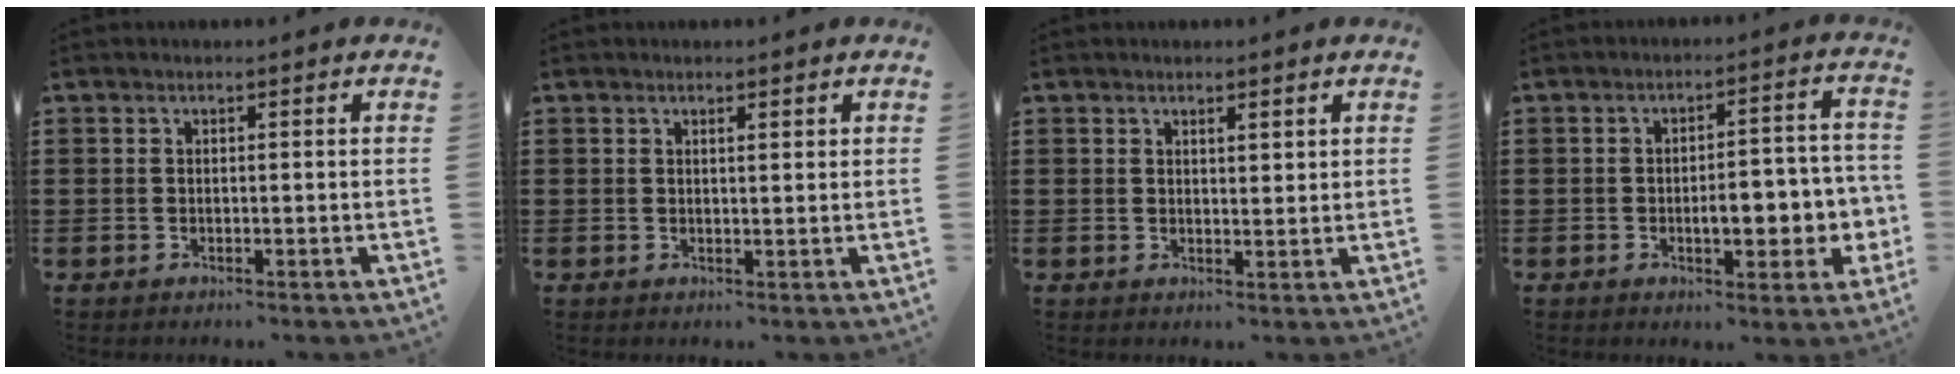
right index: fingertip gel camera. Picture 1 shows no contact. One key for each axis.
{"total": 1.0, "fx": 0.5, "fy": 0.2, "fz": 0.8, "tx": -0.016, "ty": 0.002, "tz": 0.009}
{"total": 1.4, "fx": 1.1, "fy": 0.4, "fz": 0.7, "tx": -0.014, "ty": 0.004, "tz": 0.019}
{"total": 6.9, "fx": -1.5, "fy": 2.9, "fz": 6.0, "tx": -0.071, "ty": -0.005, "tz": -0.033}